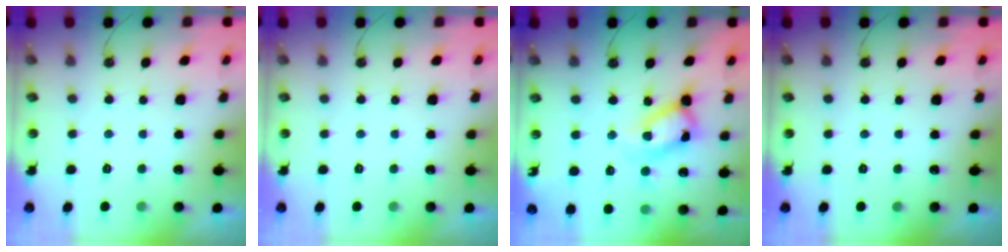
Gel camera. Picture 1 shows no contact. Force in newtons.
{"total": 0.0}
{"total": 12.4, "press": 12.3, "slide": 0.9}
{"total": 0.0}